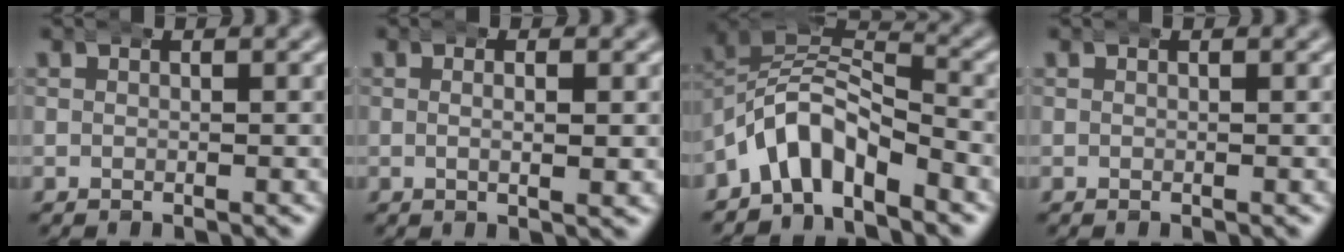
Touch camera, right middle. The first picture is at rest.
{"total": 2.1, "force": [0.1, 0.4, 2.0], "torque": [-0.033, 0.004, -0.001]}
{"total": 8.5, "force": [-3.5, 6.6, 4.1], "torque": [-0.100, -0.027, -0.057]}
{"total": 0.0}